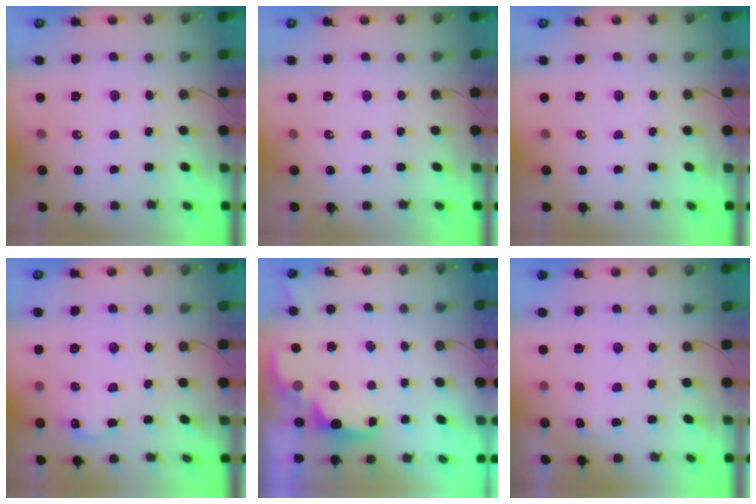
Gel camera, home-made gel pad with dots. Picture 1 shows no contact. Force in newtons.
{"total": 0.0}
{"total": 0.0}
{"total": 9.5, "press": 9.5, "slide": 0.6}
{"total": 1.9, "press": 1.7, "slide": 0.8}
{"total": 3.7, "press": 3.6, "slide": 1.0}